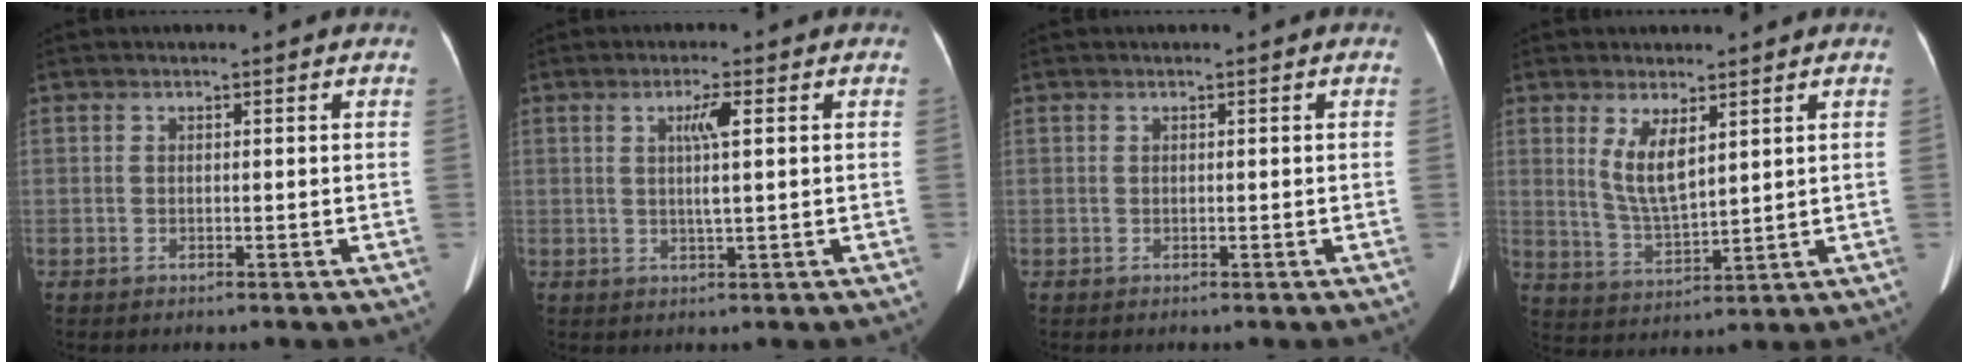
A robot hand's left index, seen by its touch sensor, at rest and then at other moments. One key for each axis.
{"total": 3.4, "fx": 0.8, "fy": -0.2, "fz": 3.3, "tx": -0.059, "ty": 0.003, "tz": 0.013}
{"total": 0.0}
{"total": 6.0, "fx": 2.8, "fy": 1.8, "fz": 5.0, "tx": -0.104, "ty": -0.010, "tz": 0.065}